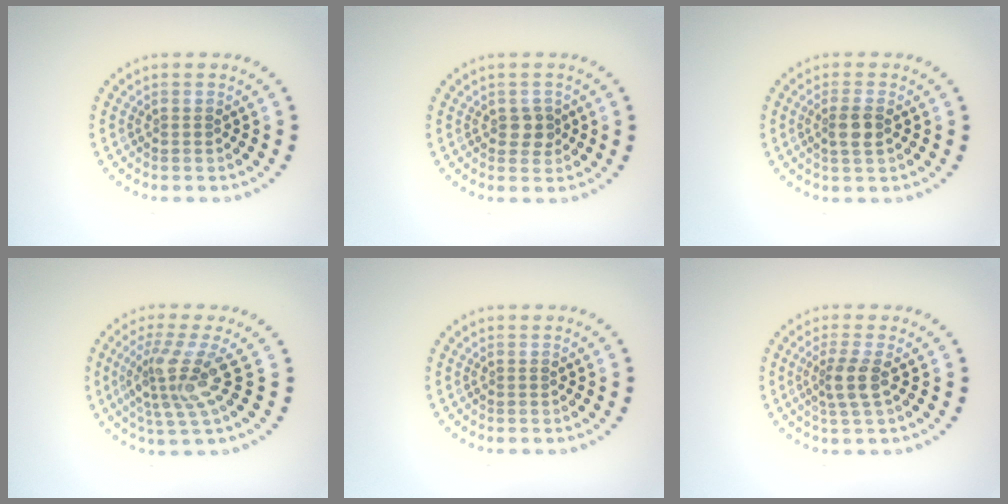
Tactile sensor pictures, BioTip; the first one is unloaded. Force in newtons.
{"total": 1.6, "press": 1.5, "slide": 0.4}
{"total": 2.0, "press": 1.8, "slide": 0.9}
{"total": 4.2, "press": 3.2, "slide": 2.7}
{"total": 0.0}
{"total": 2.5, "press": 1.8, "slide": 1.7}